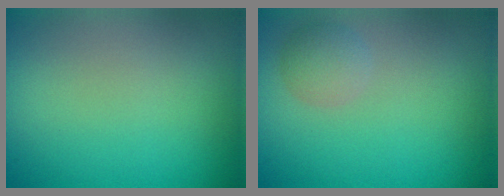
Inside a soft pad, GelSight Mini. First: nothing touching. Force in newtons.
{"total": 2.0, "press": 2.0, "slide": 0.1}